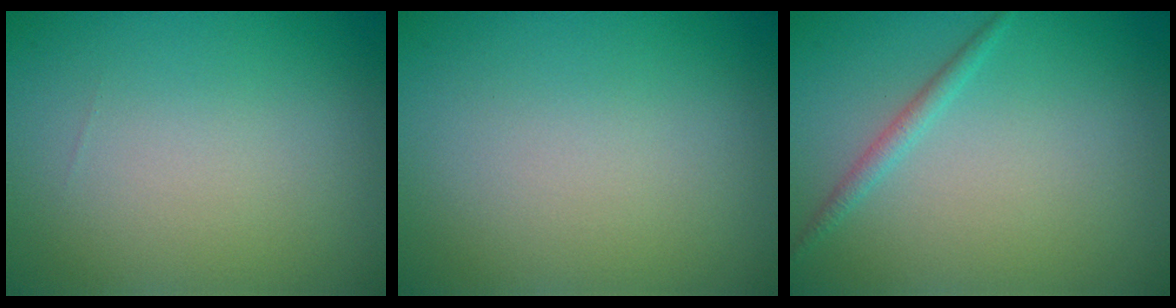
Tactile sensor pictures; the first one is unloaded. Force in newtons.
{"total": 0.0}
{"total": 1.2, "press": 1.2, "slide": 0.0}